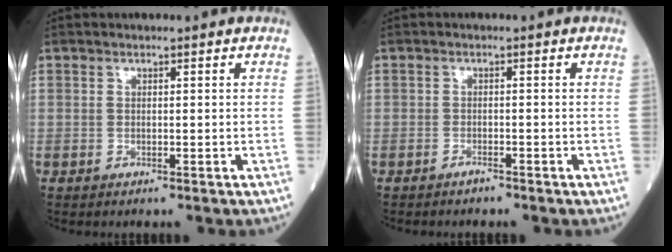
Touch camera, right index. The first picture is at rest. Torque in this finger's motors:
{"motor_torque": [-0.21, 0.01, 0.07, 0.02]}